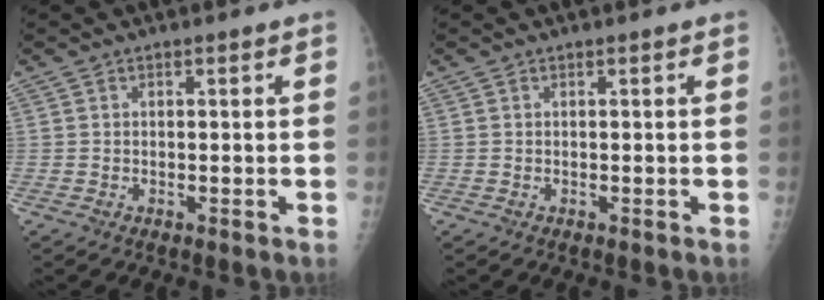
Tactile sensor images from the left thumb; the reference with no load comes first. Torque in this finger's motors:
{"motor_torque": [0.03, 0.04, 0.00, 0.00, 0.00]}